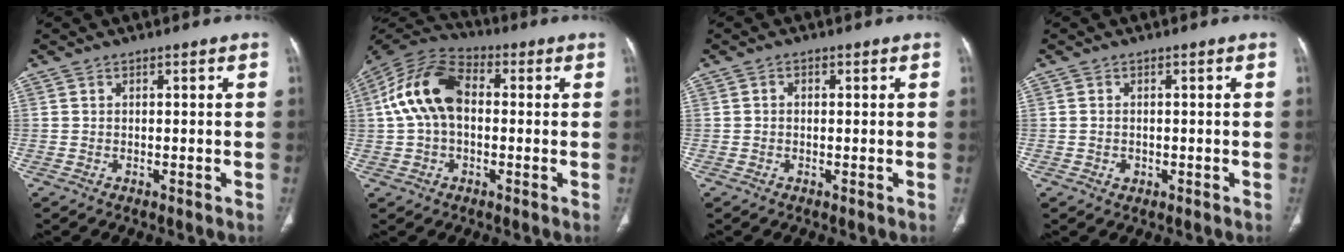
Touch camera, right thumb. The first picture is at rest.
{"total": 13.9, "force": [1.0, 9.0, 10.5], "torque": [-0.203, 0.036, 0.007]}
{"total": 1.0, "force": [0.1, 0.8, 0.6], "torque": [-0.006, 0.003, -0.001]}
{"total": 1.3, "force": [-0.3, 1.1, 0.6], "torque": [-0.009, 0.004, -0.001]}